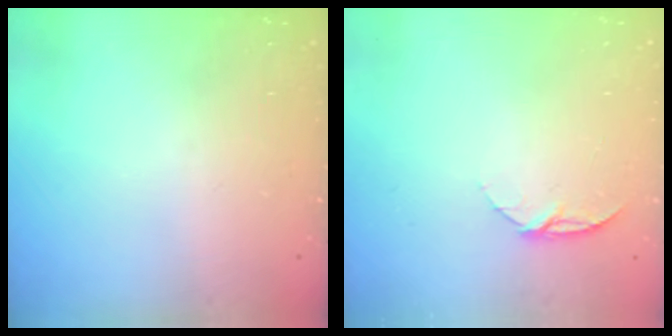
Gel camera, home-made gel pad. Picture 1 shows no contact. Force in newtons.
{"total": 6.9, "press": 6.9, "slide": 0.8}